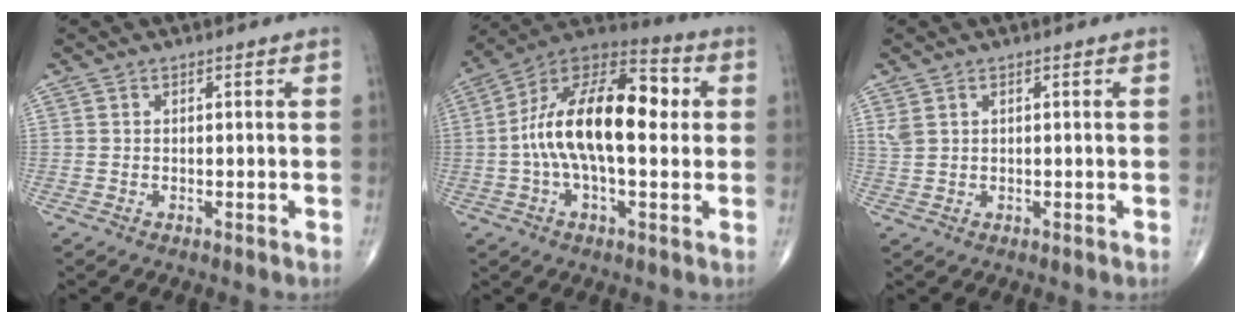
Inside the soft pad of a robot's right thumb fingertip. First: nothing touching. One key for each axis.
{"total": 19.7, "fx": 1.0, "fy": 9.3, "fz": 17.4, "tx": -0.292, "ty": 0.040, "tz": 0.006}
{"total": 1.9, "fx": 1.0, "fy": 1.0, "fz": 1.2, "tx": -0.030, "ty": 0.008, "tz": 0.031}